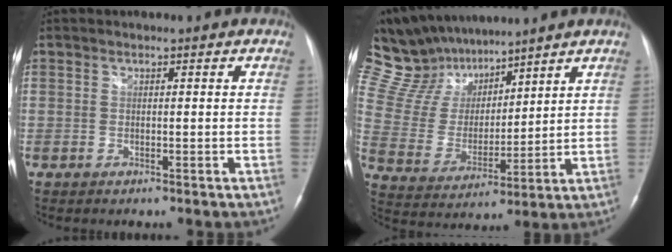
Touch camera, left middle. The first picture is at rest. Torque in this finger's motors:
{"motor_torque": [0.61, -0.80, -0.16, -0.13]}